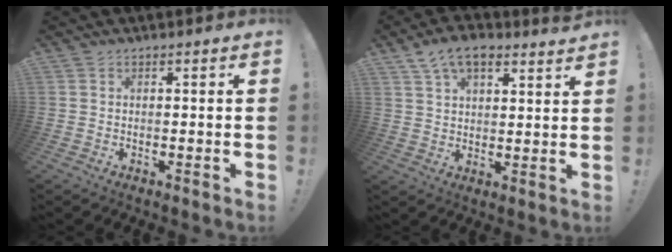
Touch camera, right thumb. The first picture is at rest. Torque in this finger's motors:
{"motor_torque": [0.14, 0.19, 0.60, 0.57, 0.28]}